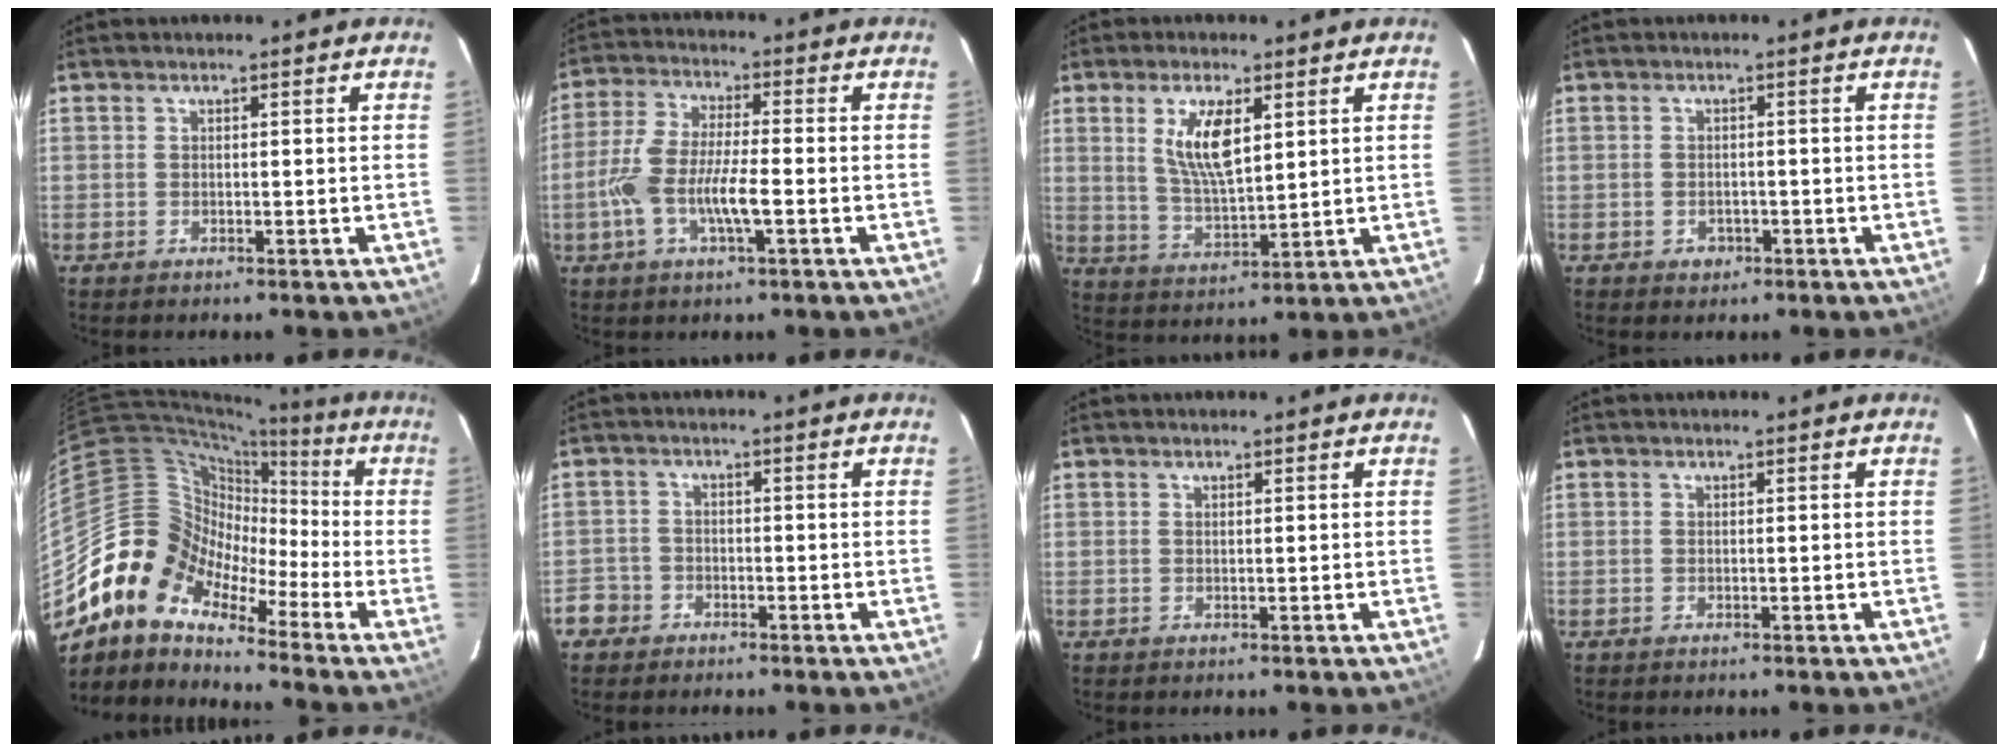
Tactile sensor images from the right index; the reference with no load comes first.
{"total": 10.5, "force": [-2.9, 2.6, 9.7], "torque": [-0.203, -0.002, -0.058]}
{"total": 9.0, "force": [3.2, 3.2, 7.7], "torque": [-0.144, -0.002, 0.070]}
{"total": 2.4, "force": [-1.0, 2.1, 0.7], "torque": [-0.014, 0.000, -0.006]}
{"total": 12.0, "force": [-8.4, 7.6, 4.0], "torque": [-0.071, 0.034, -0.191]}
{"total": 4.9, "force": [-2.9, 3.9, 0.5], "torque": [-0.014, 0.025, -0.057]}
{"total": 0.0}
{"total": 0.0}